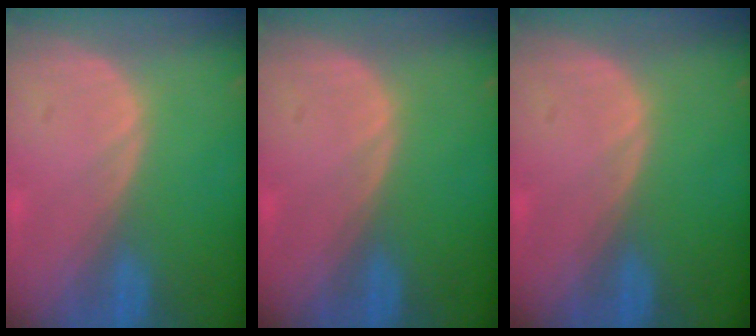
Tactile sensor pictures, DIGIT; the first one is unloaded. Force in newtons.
{"total": 0.0}
{"total": 0.0}